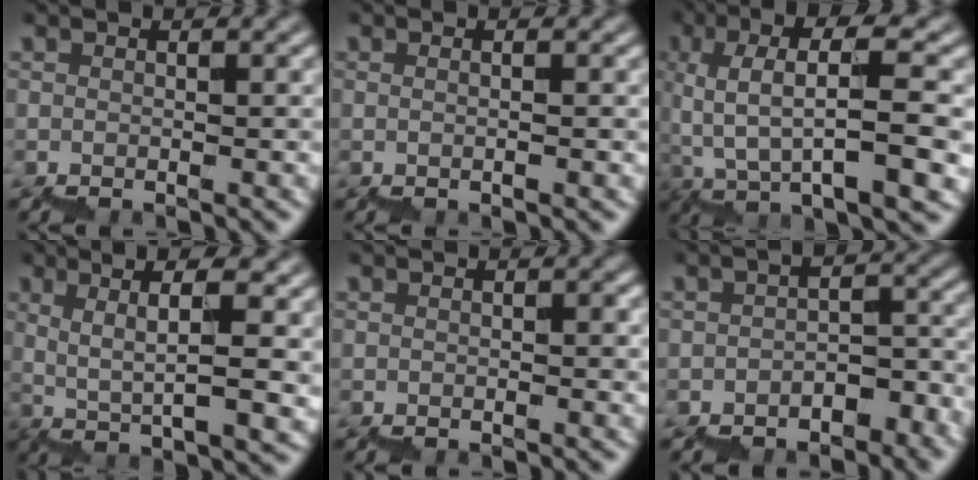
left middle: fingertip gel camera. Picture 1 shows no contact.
{"total": 0.8, "force": [0.3, 0.2, 0.7], "torque": [-0.007, 0.000, 0.001]}
{"total": 7.5, "force": [1.6, 1.9, 7.1], "torque": [-0.128, 0.022, 0.030]}
{"total": 5.9, "force": [3.1, 1.1, 4.9], "torque": [-0.076, 0.017, 0.060]}
{"total": 0.0}
{"total": 4.5, "force": [-3.3, 2.0, 2.2], "torque": [-0.031, 0.006, -0.046]}